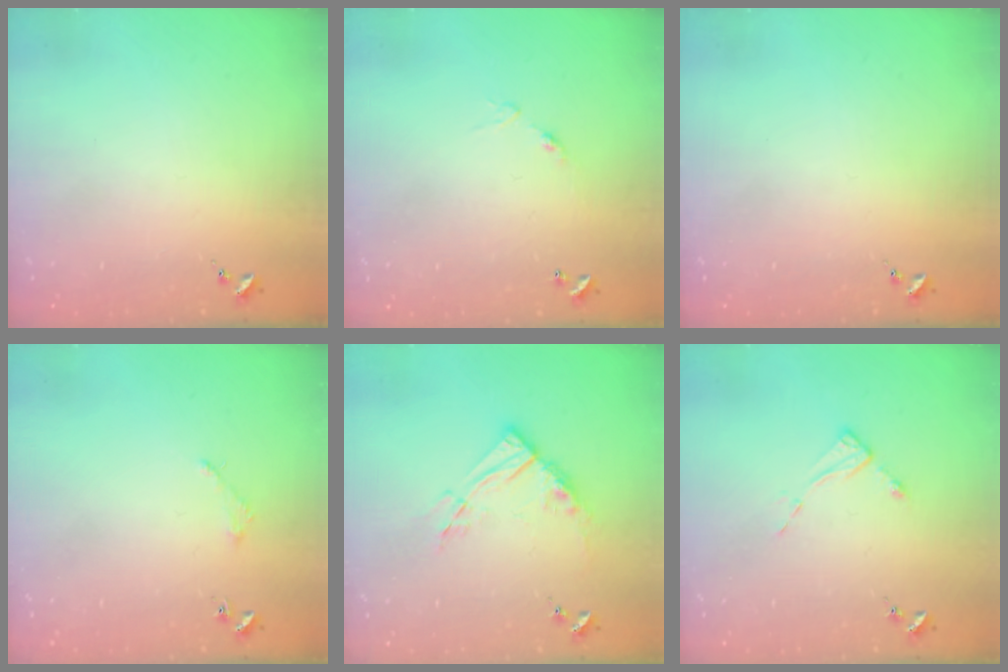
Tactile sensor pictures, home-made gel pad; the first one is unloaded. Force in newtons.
{"total": 6.1, "press": 6.1, "slide": 0.6}
{"total": 0.0}
{"total": 2.0, "press": 2.0, "slide": 0.2}
{"total": 11.2, "press": 11.1, "slide": 1.1}
{"total": 5.4, "press": 5.3, "slide": 0.5}